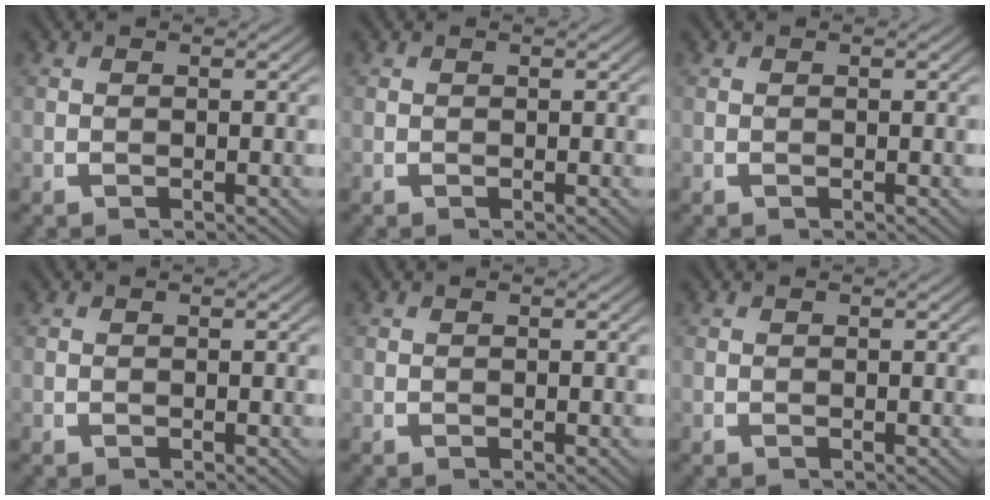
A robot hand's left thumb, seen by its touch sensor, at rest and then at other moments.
{"total": 0.0}
{"total": 0.0}
{"total": 0.0}
{"total": 0.0}
{"total": 0.0}